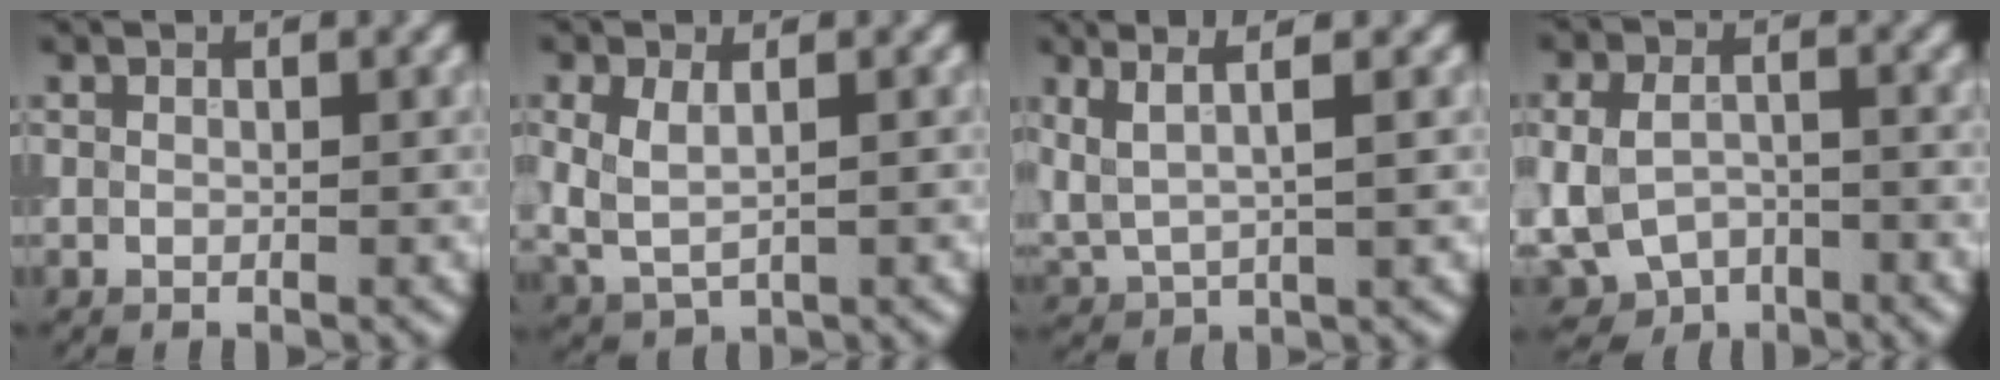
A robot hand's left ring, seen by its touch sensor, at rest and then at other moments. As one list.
[{"total": 3.0, "force": [0.5, 1.6, 2.5], "torque": [-0.057, -0.001, 0.013]}, {"total": 4.4, "force": [2.3, 1.0, 3.7], "torque": [-0.077, 0.006, 0.044]}, {"total": 5.5, "force": [-2.1, 3.9, 3.2], "torque": [-0.063, -0.012, -0.031]}]